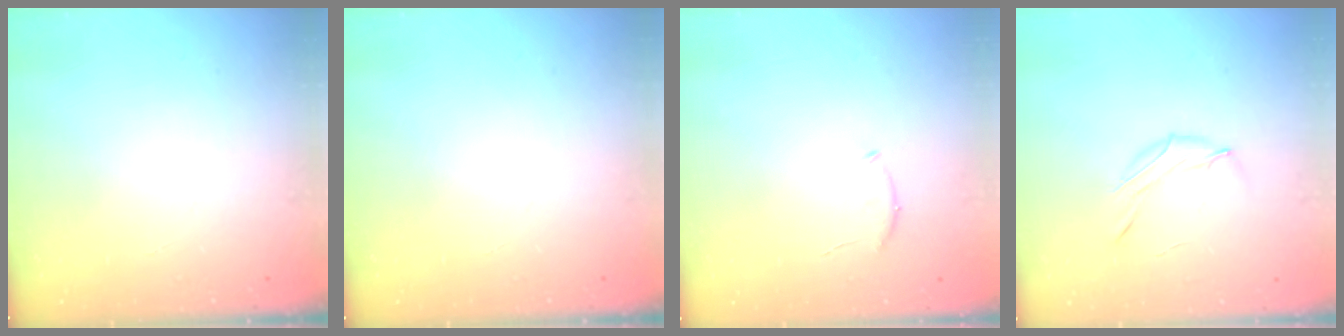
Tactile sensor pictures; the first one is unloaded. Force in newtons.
{"total": 0.0}
{"total": 6.1, "press": 6.0, "slide": 1.1}
{"total": 7.0, "press": 6.9, "slide": 1.4}